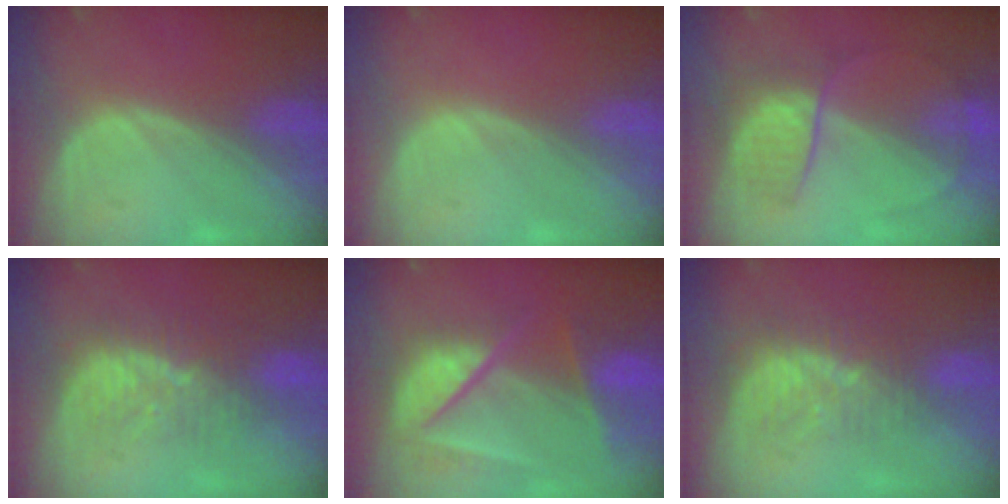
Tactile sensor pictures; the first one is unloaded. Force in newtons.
{"total": 0.0}
{"total": 6.5, "press": 6.3, "slide": 1.3}
{"total": 8.4, "press": 7.8, "slide": 3.0}
{"total": 9.8, "press": 8.4, "slide": 5.1}
{"total": 7.8, "press": 7.0, "slide": 3.3}